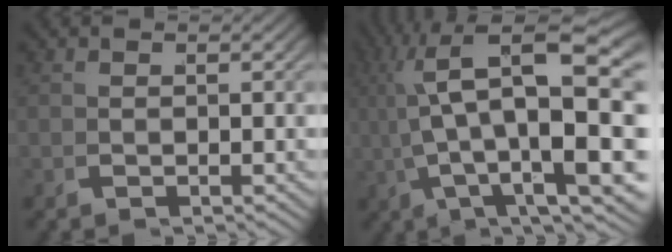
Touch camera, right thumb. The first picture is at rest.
{"total": 15.6, "force": [1.3, 8.1, 13.2], "torque": [-0.228, -0.024, 0.037]}